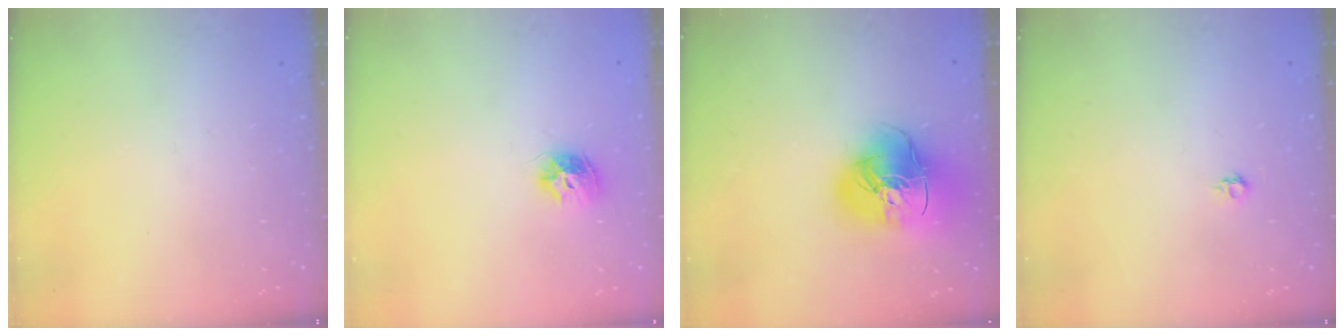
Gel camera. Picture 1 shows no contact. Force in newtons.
{"total": 8.8, "press": 8.8, "slide": 0.2}
{"total": 19.5, "press": 19.4, "slide": 2.3}
{"total": 4.0, "press": 4.0, "slide": 0.6}